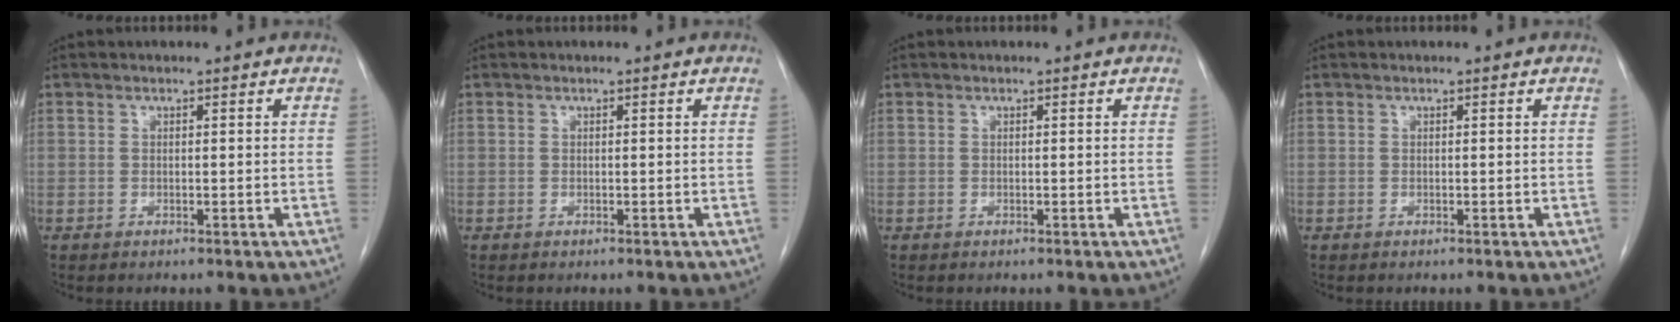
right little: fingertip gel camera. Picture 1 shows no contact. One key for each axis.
{"total": 0.0}
{"total": 0.0}
{"total": 0.0}